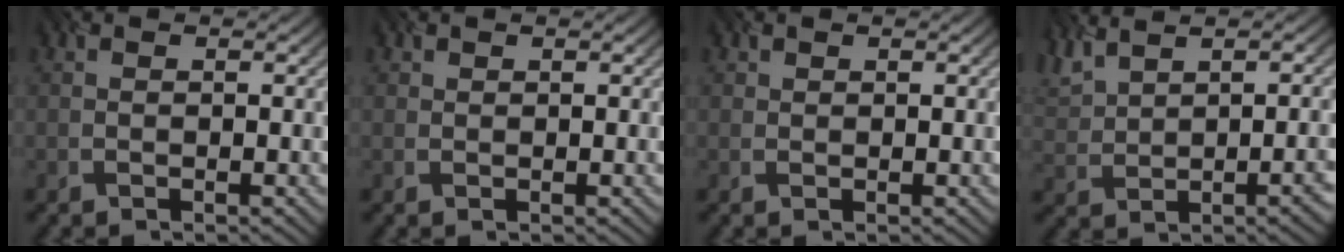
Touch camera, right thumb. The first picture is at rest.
{"total": 0.6, "force": [0.4, 0.4, 0.1], "torque": [0.000, -0.002, 0.014]}
{"total": 1.0, "force": [0.6, 0.8, 0.0], "torque": [0.003, 0.001, 0.017]}
{"total": 8.6, "force": [3.6, 3.8, 6.8], "torque": [-0.124, 0.028, 0.069]}